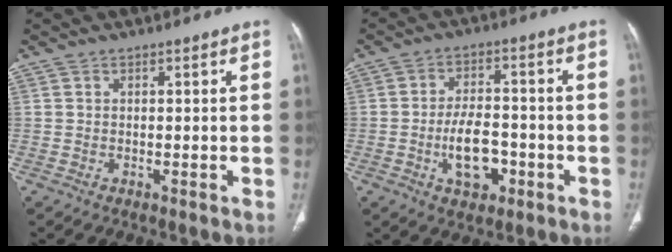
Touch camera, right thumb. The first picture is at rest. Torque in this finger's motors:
{"motor_torque": [4.35, 0.66, 1.08, -0.76, 0.36]}